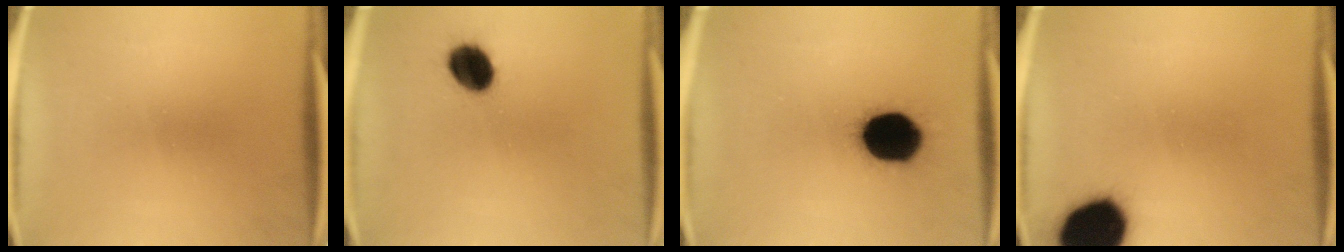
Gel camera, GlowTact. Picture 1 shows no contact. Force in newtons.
{"total": 8.7}
{"total": 18.9}
{"total": 19.0}